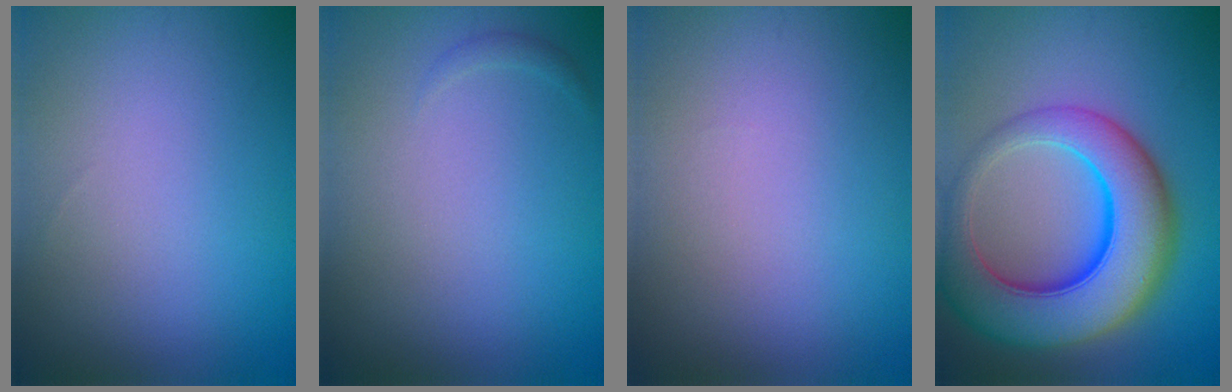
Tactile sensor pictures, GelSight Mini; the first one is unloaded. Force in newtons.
{"total": 0.5, "press": 0.5, "slide": 0.0}
{"total": 0.0}
{"total": 11.2, "press": 11.1, "slide": 0.5}